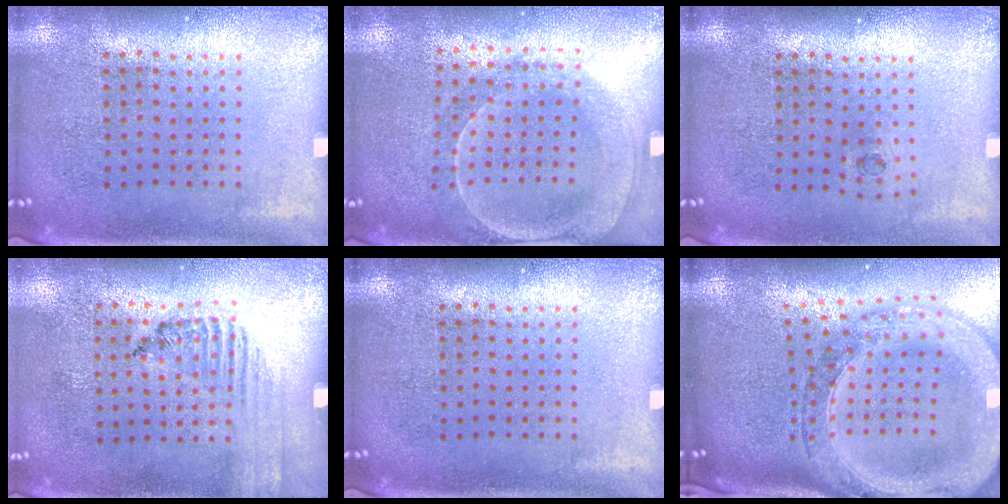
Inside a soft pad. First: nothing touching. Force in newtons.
{"total": 1.8, "press": 1.8, "slide": 0.5}
{"total": 0.5, "press": 0.2, "slide": 0.4}
{"total": 1.5, "press": 1.1, "slide": 1.0}
{"total": 0.0}
{"total": 3.8, "press": 3.0, "slide": 2.4}